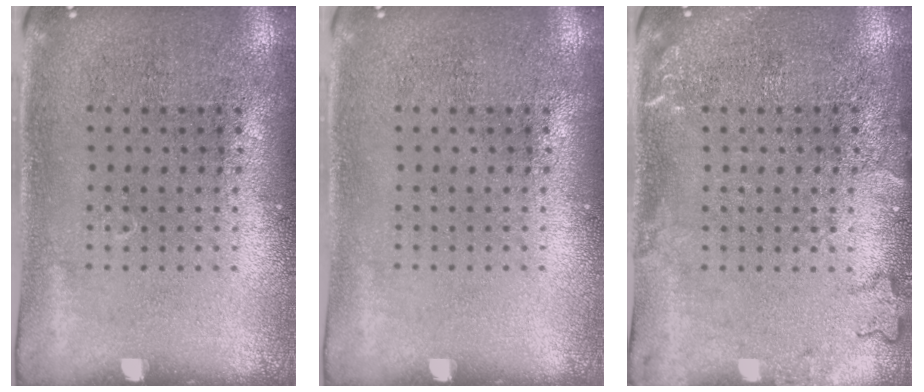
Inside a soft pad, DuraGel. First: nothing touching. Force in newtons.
{"total": 0.0}
{"total": 1.7, "press": 1.6, "slide": 0.3}